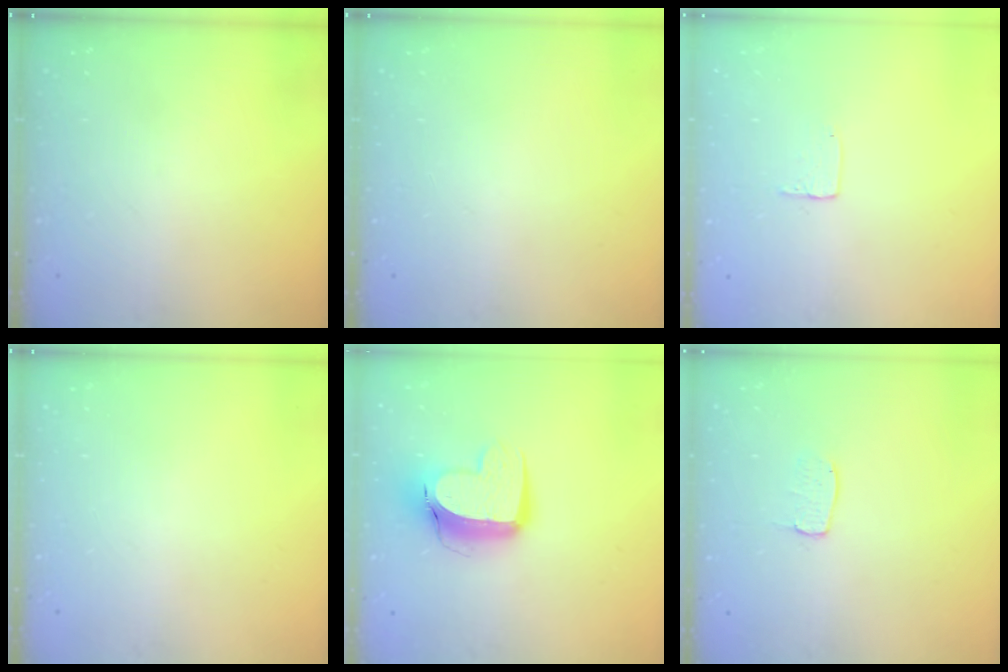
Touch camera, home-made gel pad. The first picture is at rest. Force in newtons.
{"total": 0.0}
{"total": 3.9, "press": 3.9, "slide": 0.1}
{"total": 0.0}
{"total": 12.0, "press": 12.0, "slide": 1.2}
{"total": 4.5, "press": 4.5, "slide": 0.3}